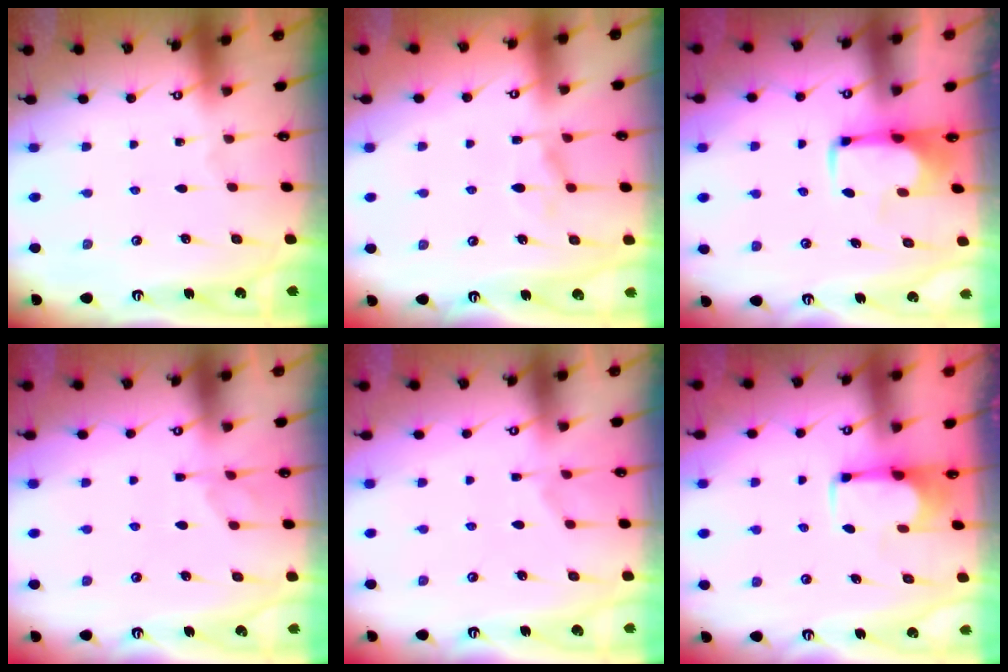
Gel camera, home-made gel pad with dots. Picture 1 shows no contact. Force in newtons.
{"total": 1.6, "press": 0.4, "slide": 1.6}
{"total": 1.7, "press": 1.6, "slide": 0.4}
{"total": 1.2, "press": 0.5, "slide": 1.1}
{"total": 1.3, "press": 0.5, "slide": 1.2}
{"total": 1.7, "press": 1.5, "slide": 0.9}